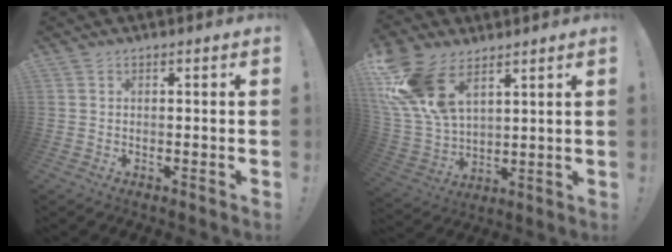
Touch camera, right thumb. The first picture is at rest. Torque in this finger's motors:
{"motor_torque": [-0.71, 1.72, 0.45, 0.32, 0.56]}